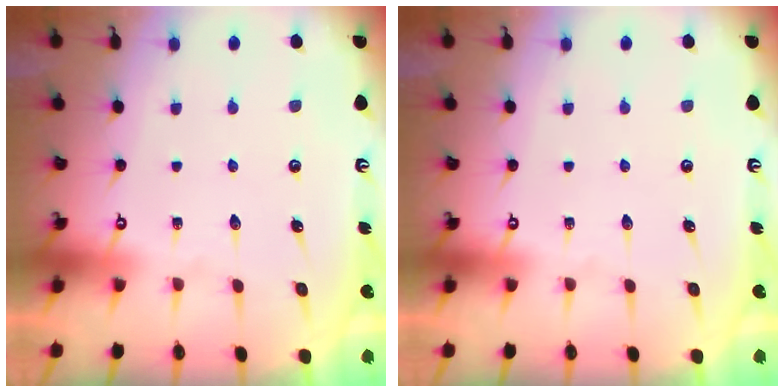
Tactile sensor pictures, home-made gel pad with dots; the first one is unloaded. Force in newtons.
{"total": 0.0}